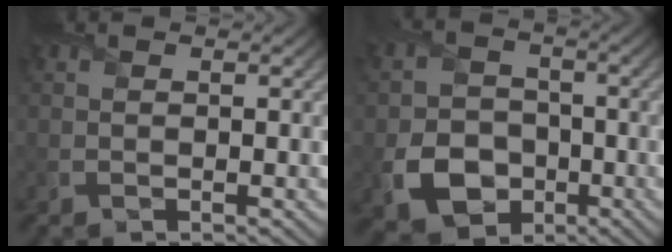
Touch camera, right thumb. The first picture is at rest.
{"total": 7.7, "force": [-2.9, 6.1, 3.8], "torque": [-0.082, -0.018, -0.058]}